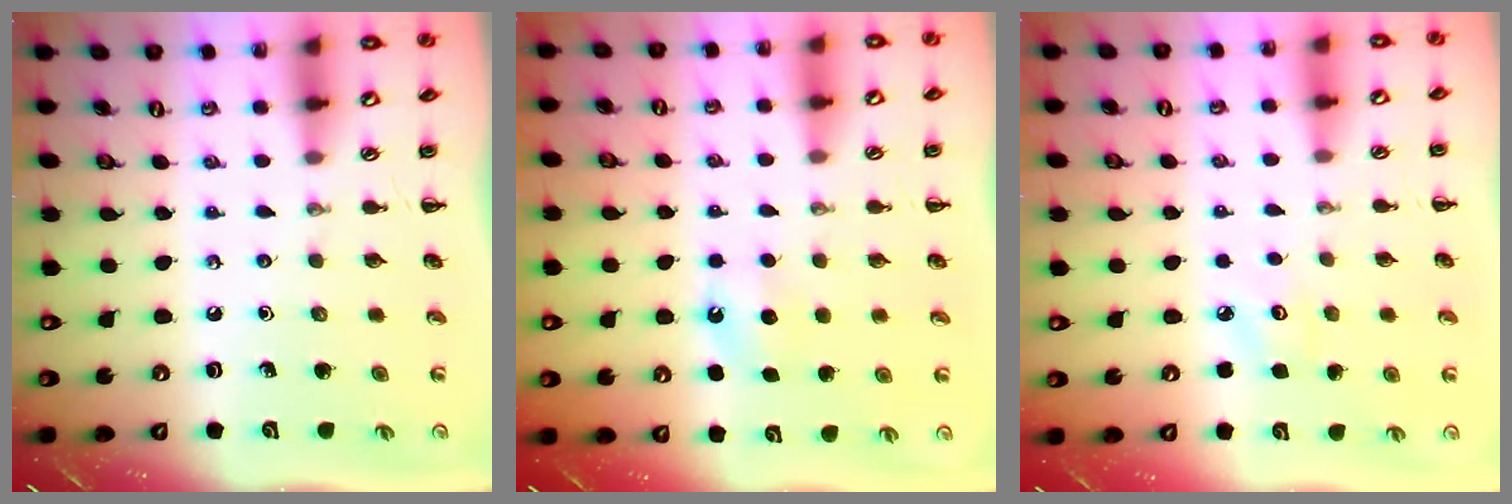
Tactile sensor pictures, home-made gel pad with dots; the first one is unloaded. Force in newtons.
{"total": 5.1, "press": 4.9, "slide": 1.3}
{"total": 2.9, "press": 2.8, "slide": 0.7}